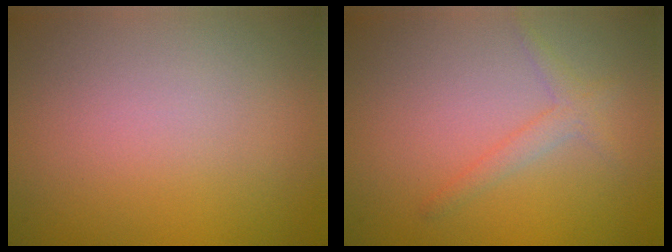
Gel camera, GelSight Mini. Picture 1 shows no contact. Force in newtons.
{"total": 1.6, "press": 1.6, "slide": 0.1}